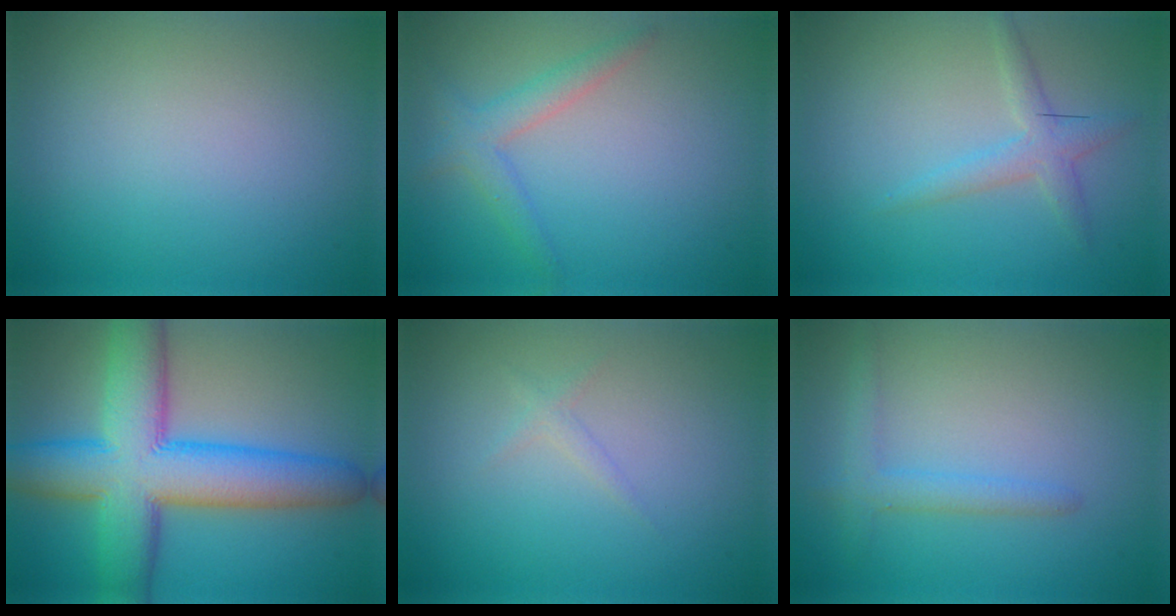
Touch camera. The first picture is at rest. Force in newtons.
{"total": 2.4, "press": 2.4, "slide": 0.2}
{"total": 2.1, "press": 2.1, "slide": 0.1}
{"total": 11.7, "press": 11.7, "slide": 0.1}
{"total": 0.8, "press": 0.8, "slide": 0.0}
{"total": 2.1, "press": 2.1, "slide": 0.1}